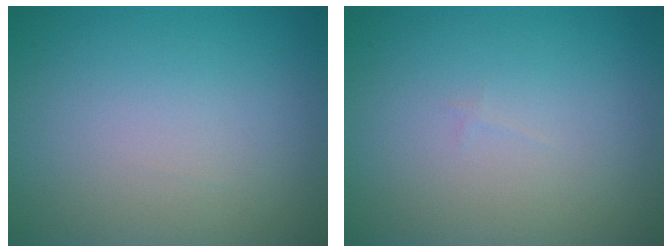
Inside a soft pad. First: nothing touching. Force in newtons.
{"total": 0.0}